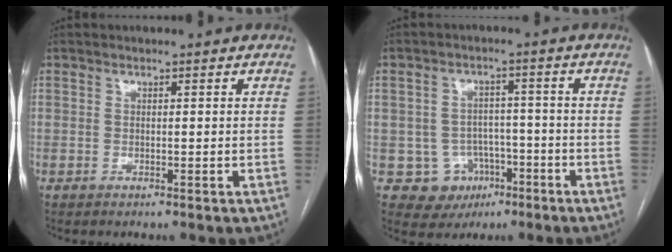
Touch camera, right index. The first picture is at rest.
{"total": 7.1, "force": [-2.7, 6.5, 1.0], "torque": [-0.007, 0.014, -0.030]}